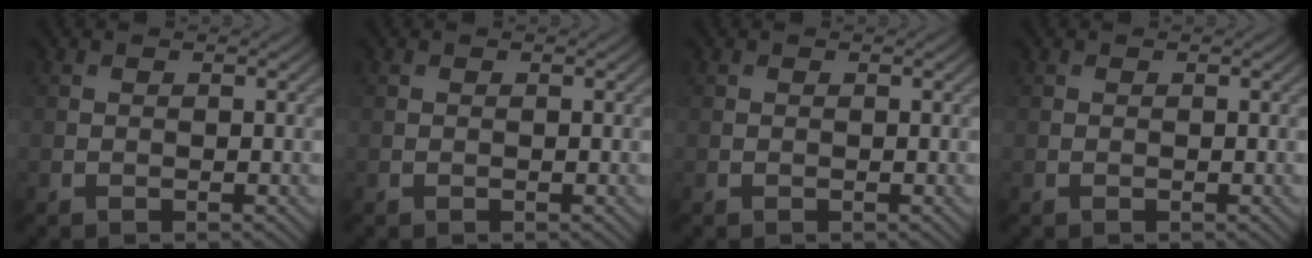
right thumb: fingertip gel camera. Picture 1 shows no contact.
{"total": 0.0}
{"total": 0.0}
{"total": 0.0}